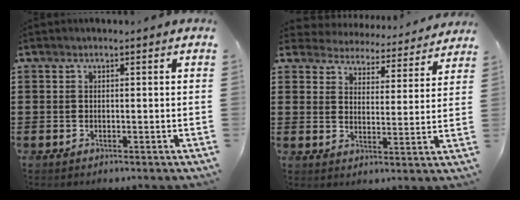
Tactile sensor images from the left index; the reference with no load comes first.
{"total": 4.3, "force": [4.3, 0.2, -0.5], "torque": [-0.020, -0.037, 0.072]}